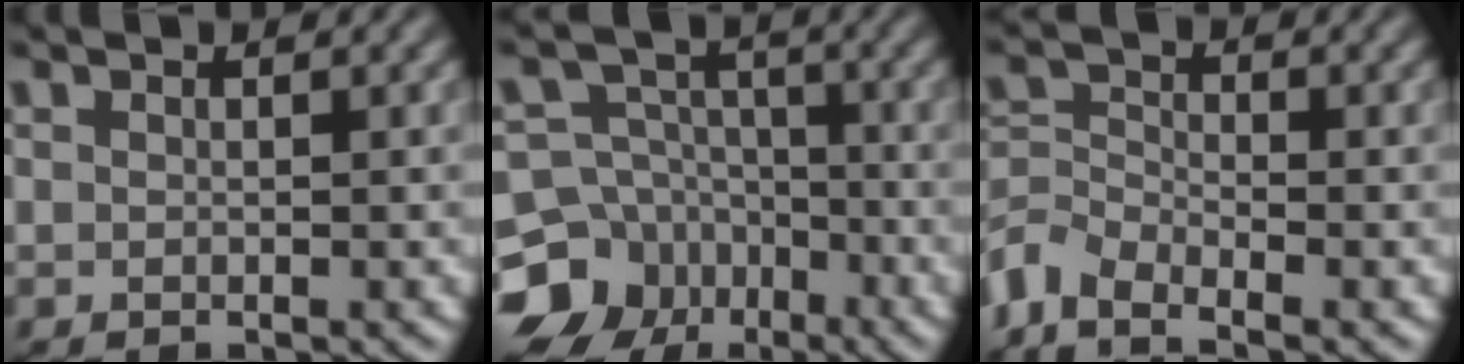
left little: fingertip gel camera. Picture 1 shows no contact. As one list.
[{"total": 11.1, "force": [-6.1, 9.0, 2.5], "torque": [-0.042, -0.023, -0.133]}, {"total": 3.8, "force": [-3.2, 1.4, 1.4], "torque": [-0.031, 0.000, -0.085]}]